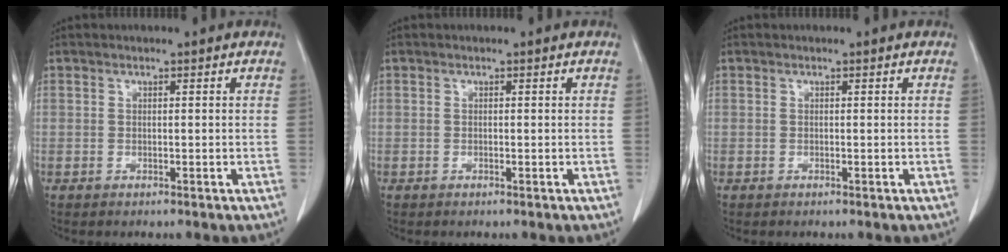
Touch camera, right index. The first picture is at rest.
{"total": 0.0}
{"total": 0.0}